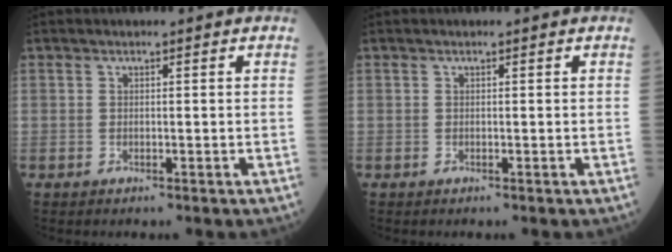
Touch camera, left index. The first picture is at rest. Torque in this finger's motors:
{"motor_torque": [0.05, 0.05, 0.00, 0.01]}